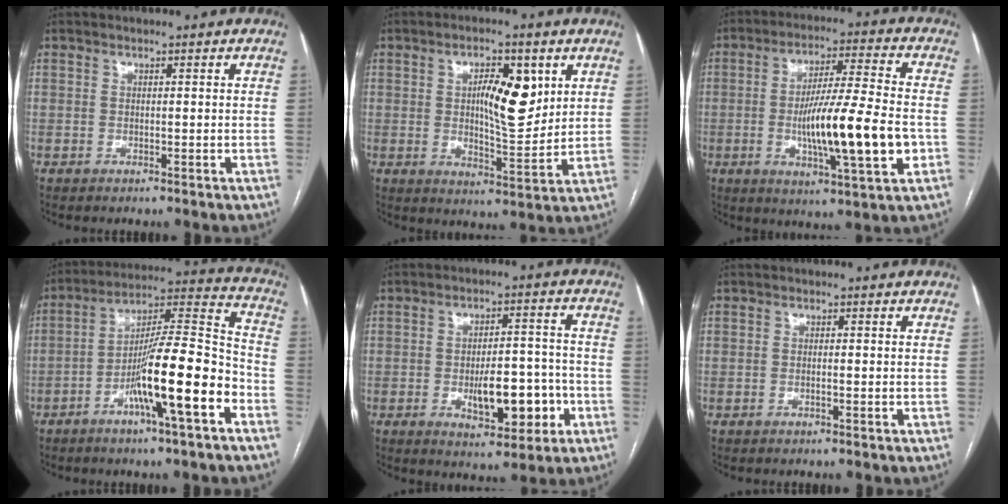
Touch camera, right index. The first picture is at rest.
{"total": 9.2, "force": [2.7, 3.1, 8.2], "torque": [-0.131, 0.005, 0.047]}
{"total": 15.6, "force": [-2.9, 1.1, 15.3], "torque": [-0.262, -0.009, -0.047]}
{"total": 15.7, "force": [-6.6, 0.9, 14.2], "torque": [-0.239, 0.005, -0.112]}
{"total": 9.8, "force": [-2.9, 3.8, 8.6], "torque": [-0.125, 0.012, -0.037]}
{"total": 0.6, "force": [-0.2, 0.0, 0.6], "torque": [-0.011, 0.000, -0.003]}